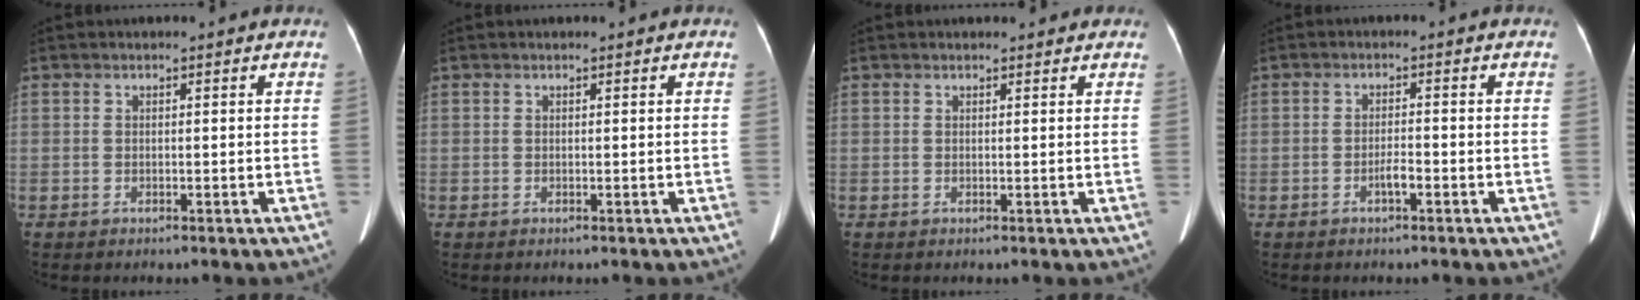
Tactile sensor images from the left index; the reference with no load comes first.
{"total": 0.0}
{"total": 2.6, "force": [2.3, 0.8, 0.8], "torque": [-0.007, 0.016, 0.022]}
{"total": 1.9, "force": [-1.1, 0.3, 1.5], "torque": [-0.027, 0.003, -0.019]}